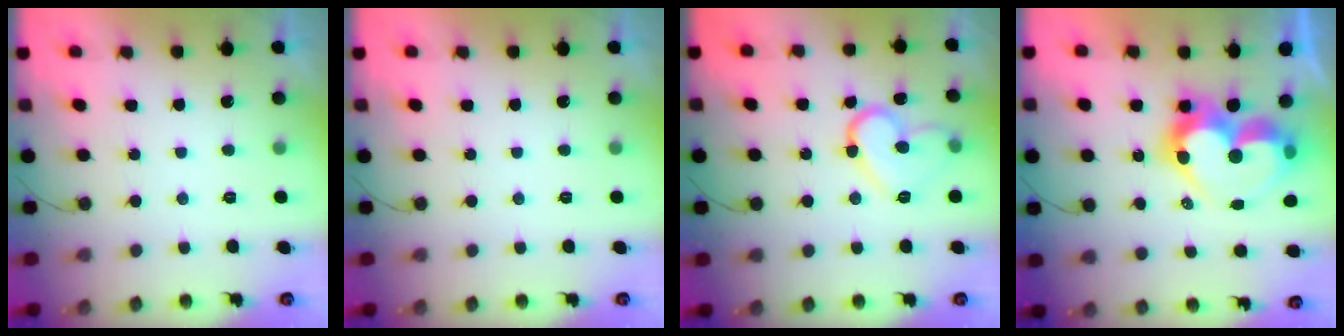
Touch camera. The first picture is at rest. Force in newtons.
{"total": 0.0}
{"total": 12.4, "press": 12.4, "slide": 0.8}
{"total": 16.2, "press": 16.2, "slide": 1.3}